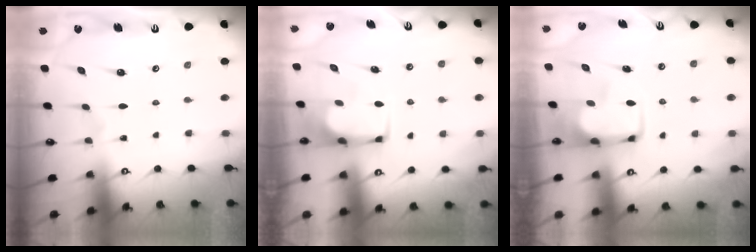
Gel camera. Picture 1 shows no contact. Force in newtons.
{"total": 1.5, "press": 1.5, "slide": 0.3}
{"total": 5.9, "press": 5.9, "slide": 0.8}